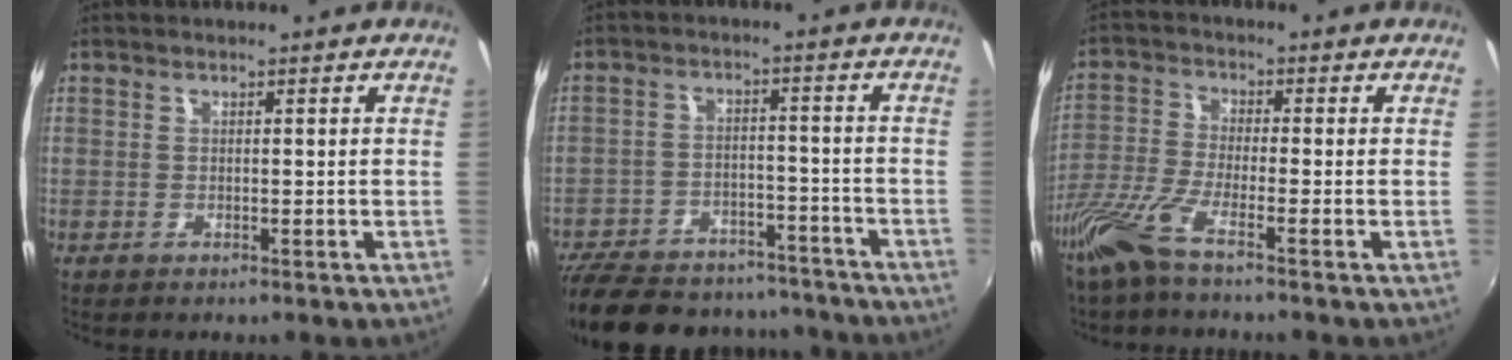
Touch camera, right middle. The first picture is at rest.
{"total": 25.0, "force": [-20.6, 10.2, 9.7], "torque": [-0.227, 0.013, -0.281]}
{"total": 7.6, "force": [-5.5, 0.3, 5.3], "torque": [-0.120, -0.020, -0.111]}